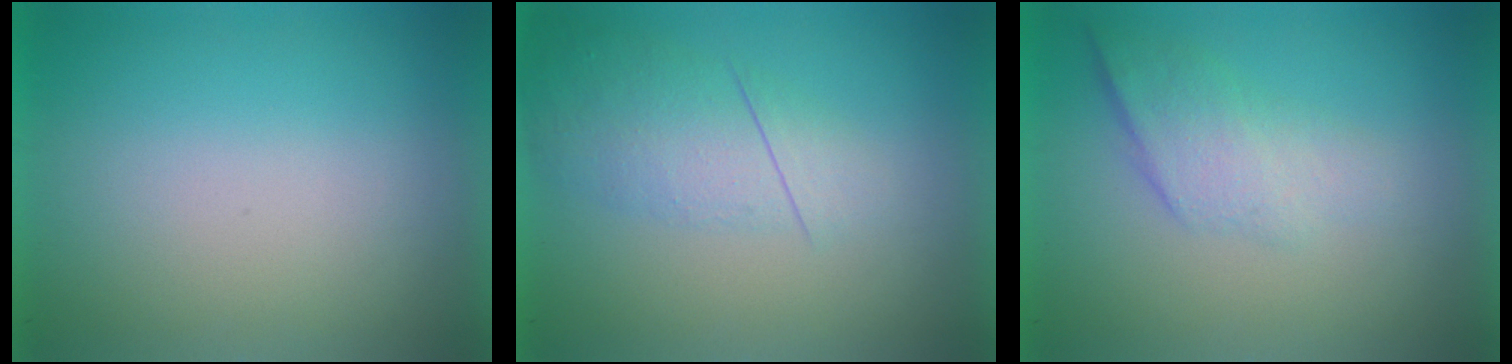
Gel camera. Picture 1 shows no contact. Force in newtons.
{"total": 2.8}
{"total": 2.3}